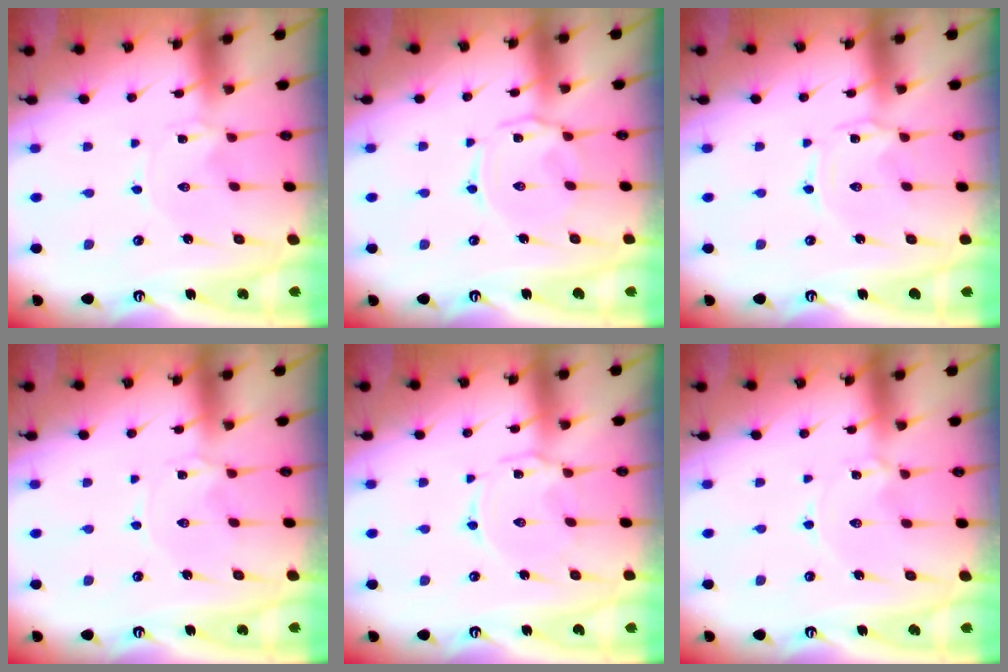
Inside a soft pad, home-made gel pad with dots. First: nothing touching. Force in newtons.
{"total": 3.8, "press": 3.7, "slide": 0.7}
{"total": 1.0, "press": 1.0, "slide": 0.1}
{"total": 2.6, "press": 2.6, "slide": 0.4}
{"total": 2.4, "press": 2.4, "slide": 0.4}
{"total": 1.2, "press": 1.1, "slide": 0.1}